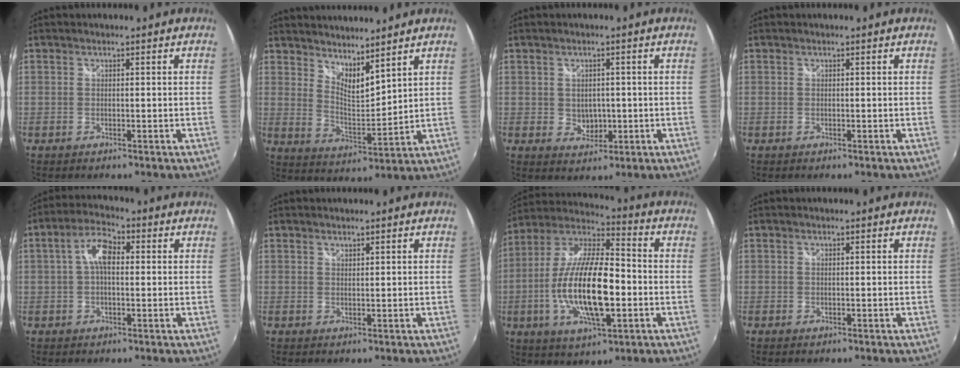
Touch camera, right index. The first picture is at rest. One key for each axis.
{"total": 7.9, "fx": 6.7, "fy": 1.8, "fz": 3.8, "tx": -0.056, "ty": -0.010, "tz": 0.118}
{"total": 3.8, "fx": 0.0, "fy": 3.3, "fz": 1.9, "tx": -0.030, "ty": -0.002, "tz": 0.005}
{"total": 0.0}
{"total": 6.2, "fx": 0.7, "fy": 3.0, "fz": 5.4, "tx": -0.103, "ty": 0.019, "tz": 0.010}
{"total": 0.7, "fx": 0.7, "fy": 0.2, "fz": 0.1, "tx": -0.001, "ty": 0.000, "tz": 0.013}
{"total": 19.6, "fx": -3.9, "fy": 6.7, "fz": 18.0, "tx": -0.358, "ty": -0.009, "tz": -0.073}
{"total": 0.0}